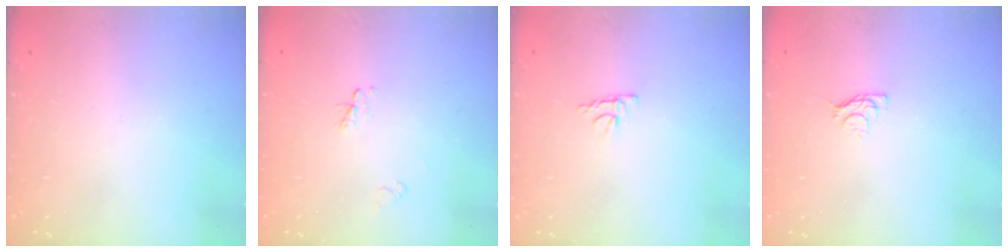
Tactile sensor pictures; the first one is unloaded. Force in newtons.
{"total": 2.3, "press": 2.3, "slide": 0.3}
{"total": 4.1, "press": 4.0, "slide": 0.7}
{"total": 3.4, "press": 3.4, "slide": 0.5}